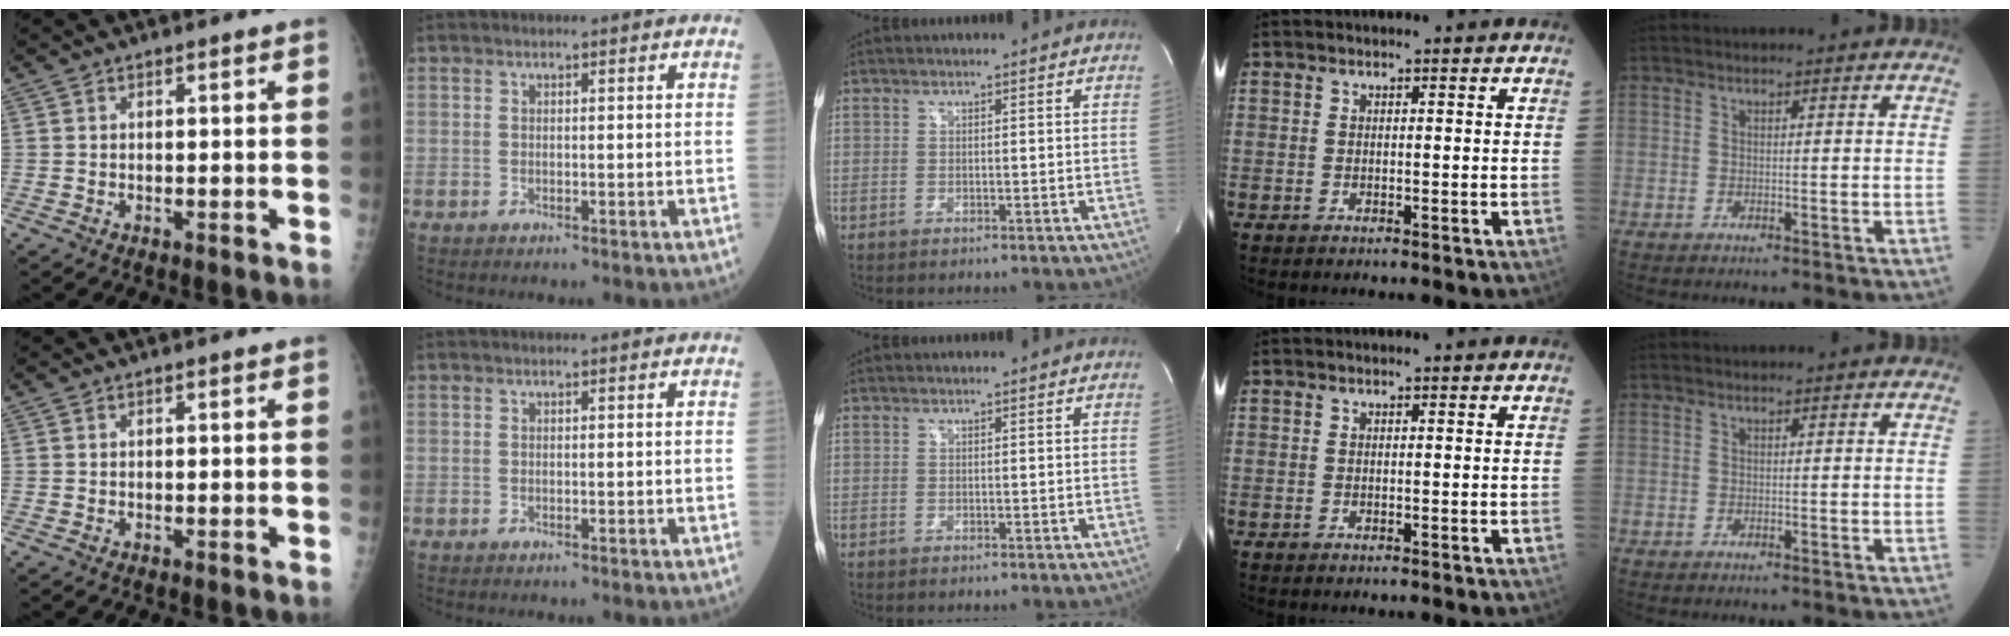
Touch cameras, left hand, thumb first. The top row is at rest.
{}